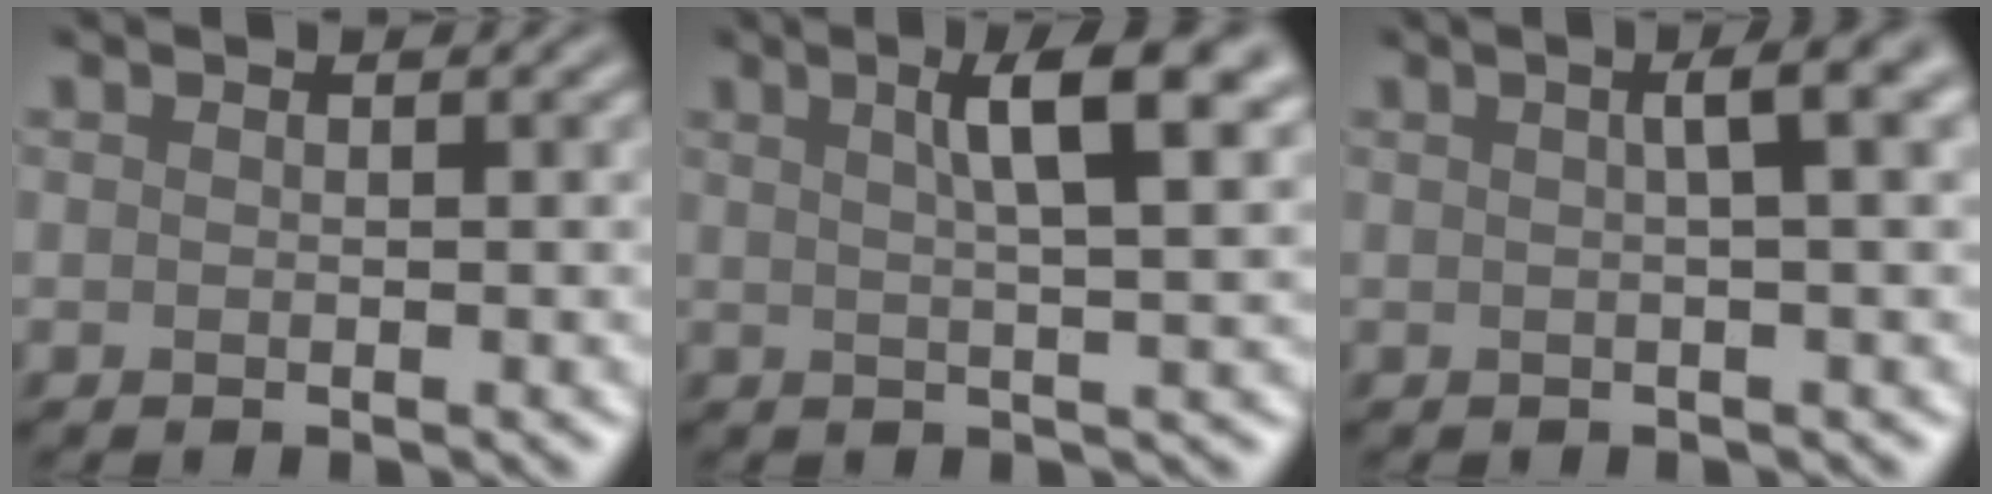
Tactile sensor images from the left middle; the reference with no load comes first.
{"total": 6.2, "force": [2.5, 1.4, 5.5], "torque": [-0.061, 0.005, 0.032]}
{"total": 4.6, "force": [1.2, 1.2, 4.3], "torque": [-0.045, 0.012, 0.009]}